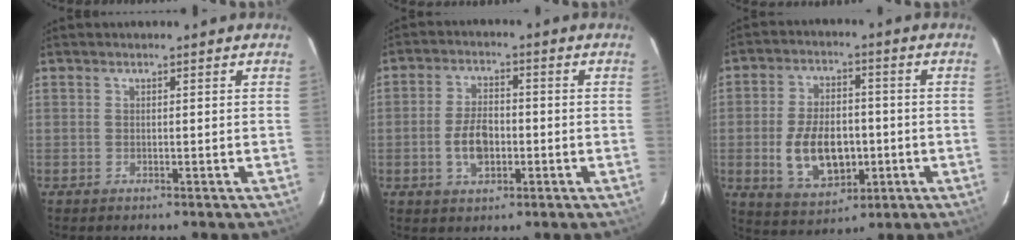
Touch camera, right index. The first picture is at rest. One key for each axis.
{"total": 6.9, "fx": -1.7, "fy": 4.0, "fz": 5.4, "tx": -0.108, "ty": 0.007, "tz": -0.024}
{"total": 12.4, "fx": -2.4, "fy": 7.6, "fz": 9.5, "tx": -0.193, "ty": 0.000, "tz": -0.025}